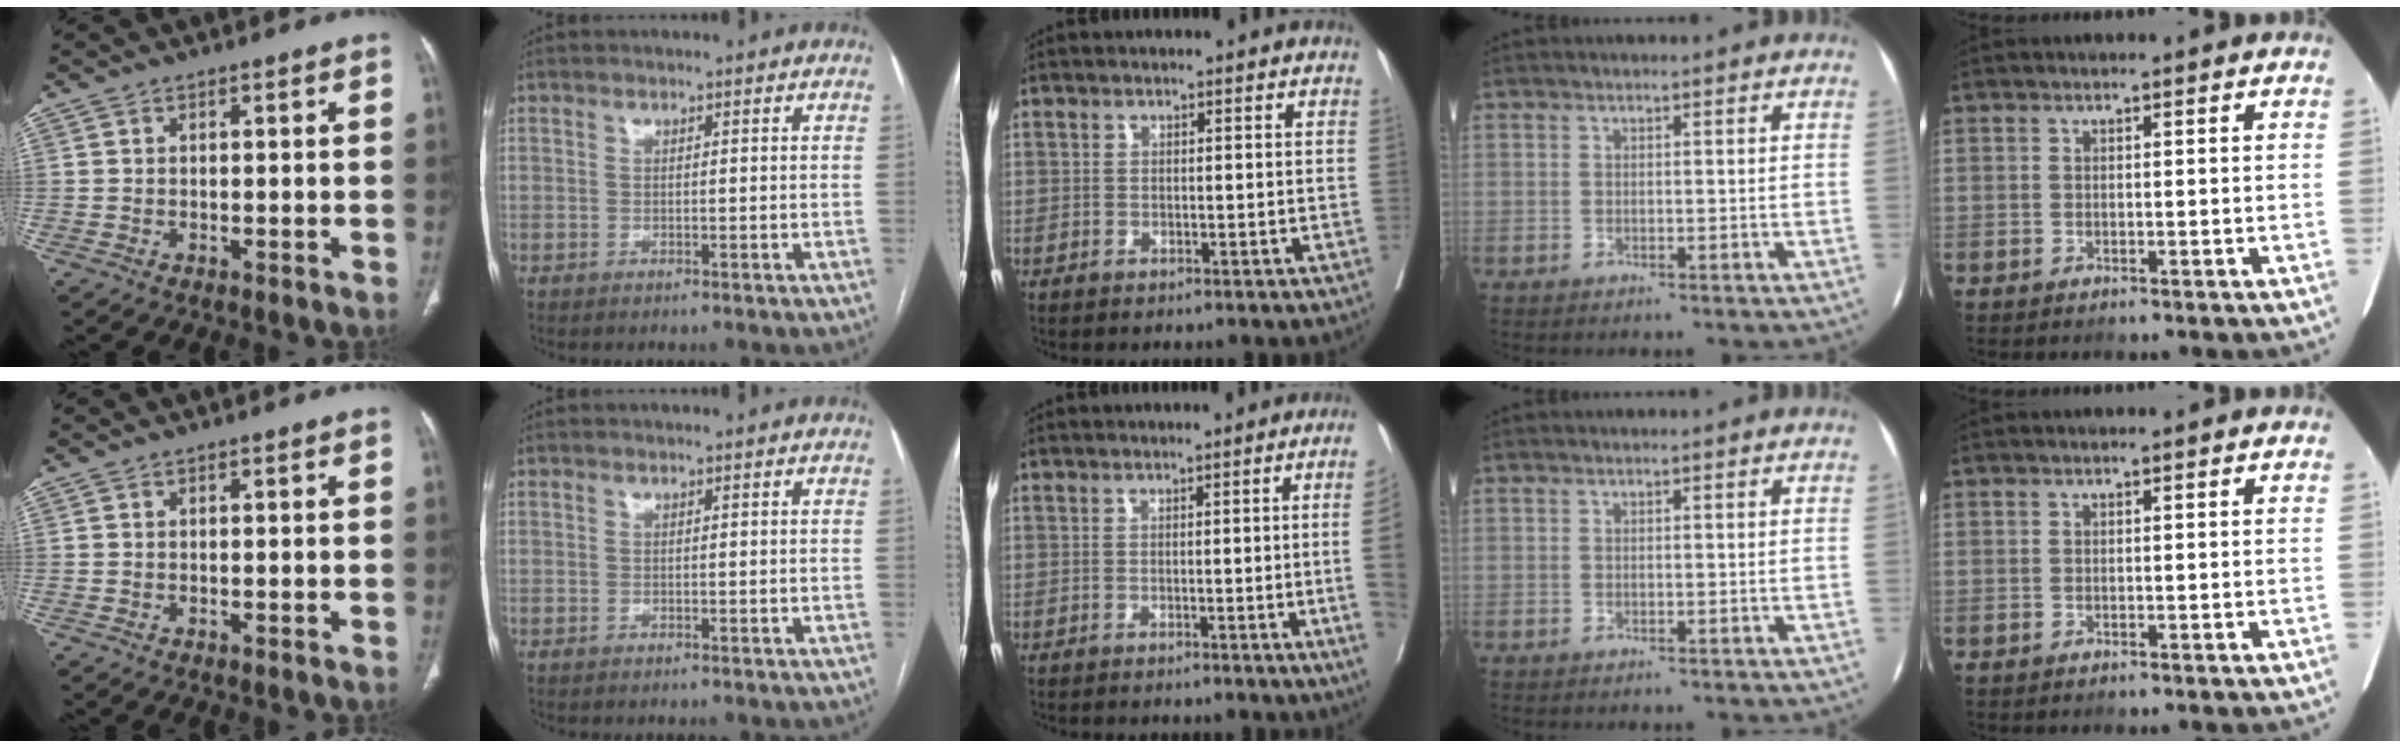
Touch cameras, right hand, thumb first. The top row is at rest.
{"middle": {"total": 8.1, "force": [-1.0, -2.3, 7.7], "torque": [-0.085, -0.018, -0.012]}}